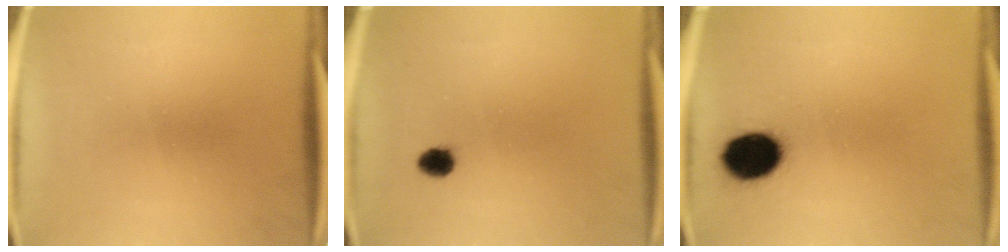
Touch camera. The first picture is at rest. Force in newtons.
{"total": 2.5}
{"total": 11.0}